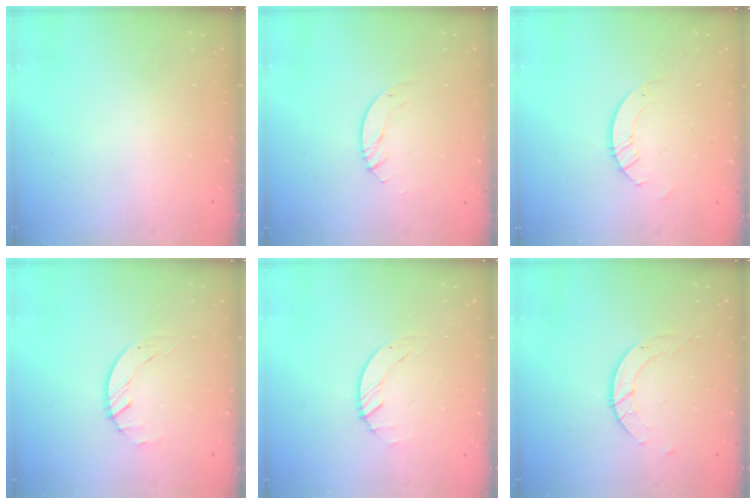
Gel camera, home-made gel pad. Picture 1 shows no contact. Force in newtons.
{"total": 4.2, "press": 4.1, "slide": 0.4}
{"total": 2.6, "press": 2.6, "slide": 0.2}
{"total": 1.4, "press": 1.4, "slide": 0.2}
{"total": 0.8, "press": 0.8, "slide": 0.2}
{"total": 3.0, "press": 3.0, "slide": 0.3}